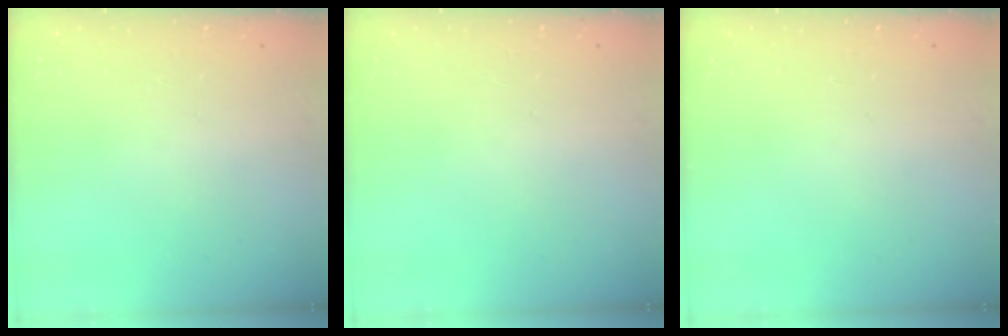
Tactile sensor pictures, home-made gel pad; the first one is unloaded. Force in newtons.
{"total": 0.0}
{"total": 0.0}